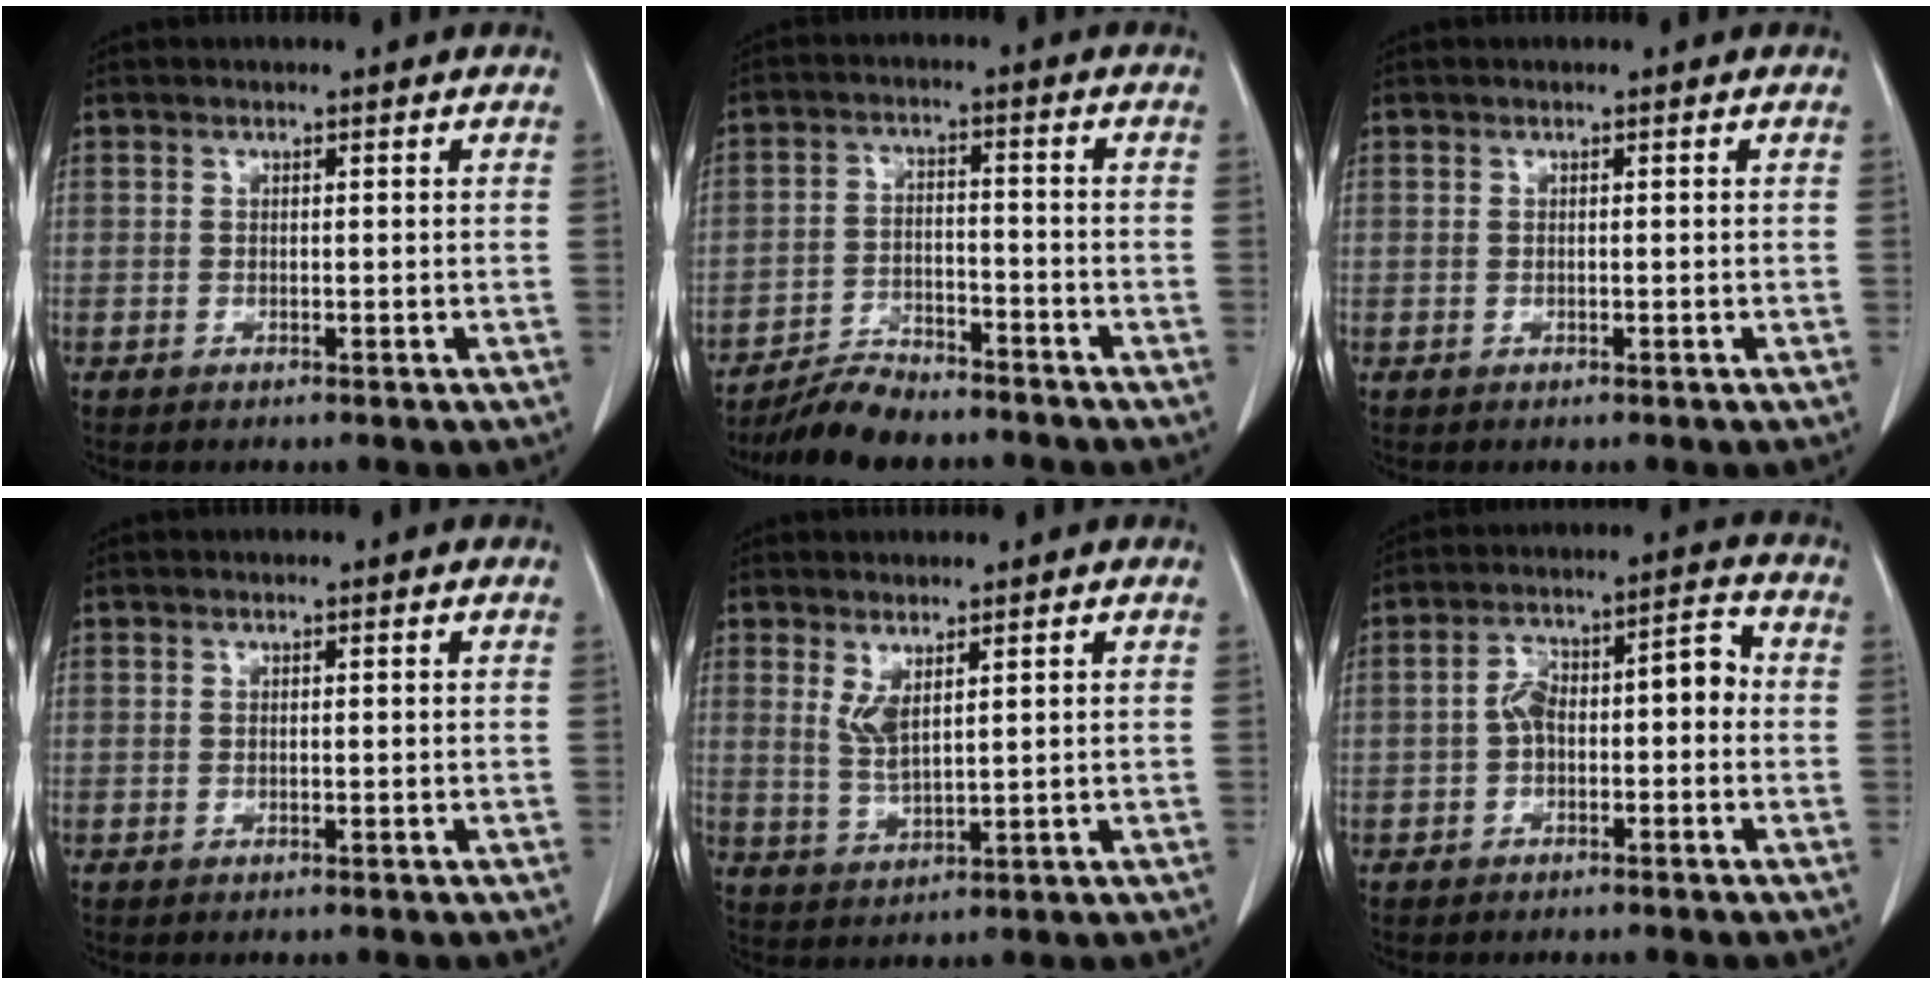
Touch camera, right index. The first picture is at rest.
{"total": 8.9, "force": [-8.0, 2.5, 3.0], "torque": [-0.053, -0.006, -0.141]}
{"total": 0.0}
{"total": 0.0}
{"total": 4.0, "force": [1.8, 1.3, 3.3], "torque": [-0.073, -0.004, 0.046]}
{"total": 8.5, "force": [-1.0, 4.0, 7.5], "torque": [-0.131, 0.052, -0.017]}